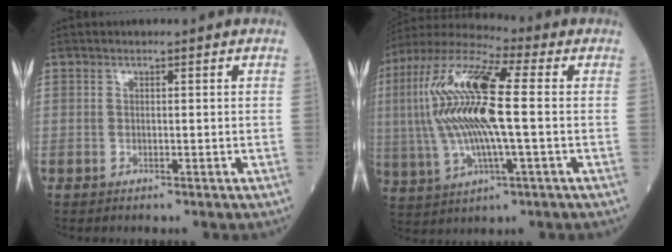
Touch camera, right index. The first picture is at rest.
{"total": 18.0, "force": [0.8, 3.2, 17.6], "torque": [-0.380, 0.015, 0.010]}